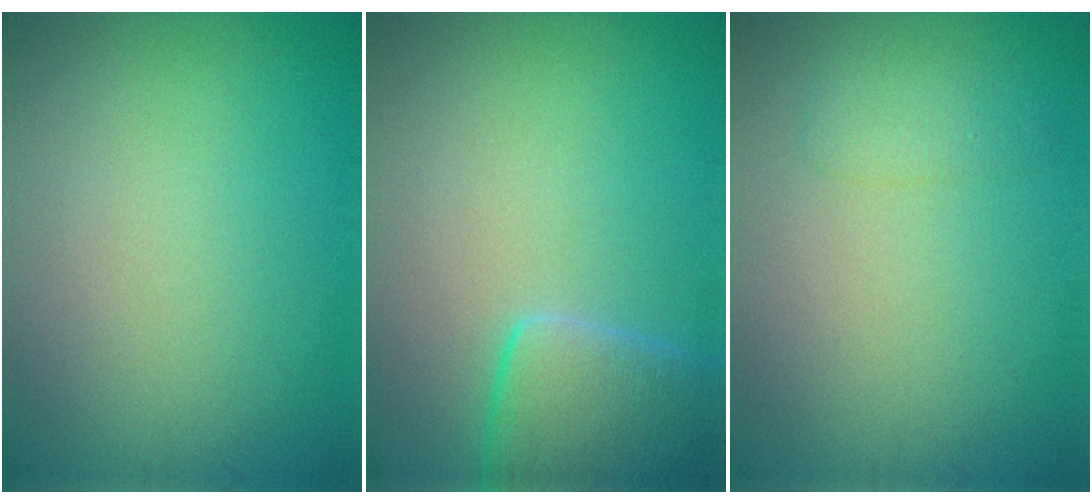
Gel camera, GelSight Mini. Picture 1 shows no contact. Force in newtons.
{"total": 5.2, "press": 5.2, "slide": 0.4}
{"total": 1.6, "press": 1.6, "slide": 0.0}